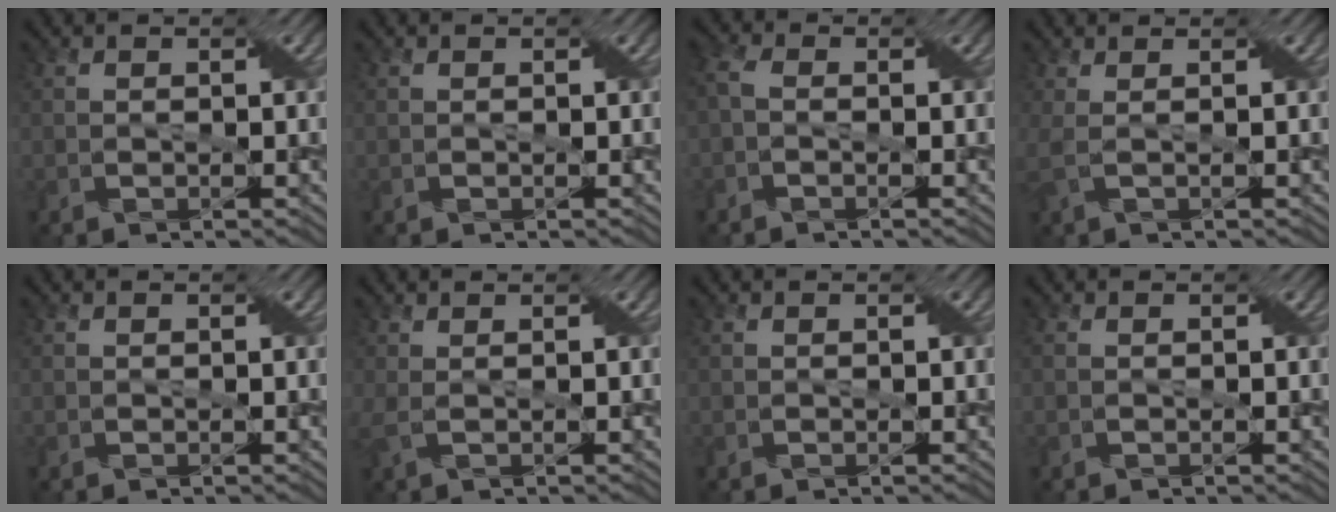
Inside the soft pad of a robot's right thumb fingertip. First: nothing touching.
{"total": 0.0}
{"total": 2.8, "force": [-0.5, 1.6, 2.2], "torque": [-0.058, 0.007, -0.018]}
{"total": 3.3, "force": [0.4, 1.2, 3.0], "torque": [-0.083, 0.006, 0.004]}
{"total": 0.0}
{"total": 3.6, "force": [0.0, 1.9, 3.1], "torque": [-0.083, -0.001, -0.003]}
{"total": 0.0}
{"total": 1.0, "force": [-0.1, 0.6, 0.8], "torque": [-0.019, -0.002, -0.003]}